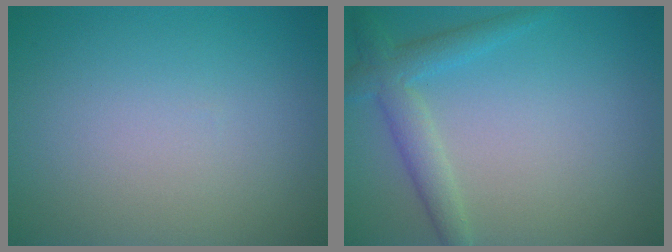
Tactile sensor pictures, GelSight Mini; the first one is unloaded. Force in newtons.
{"total": 3.0, "press": 3.0, "slide": 0.0}